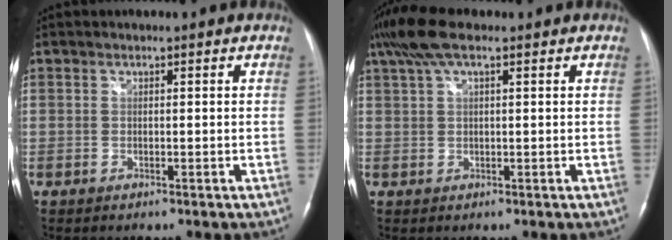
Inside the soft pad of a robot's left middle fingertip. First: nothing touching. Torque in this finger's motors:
{"motor_torque": [0.90, -0.70, 0.36, 0.12]}